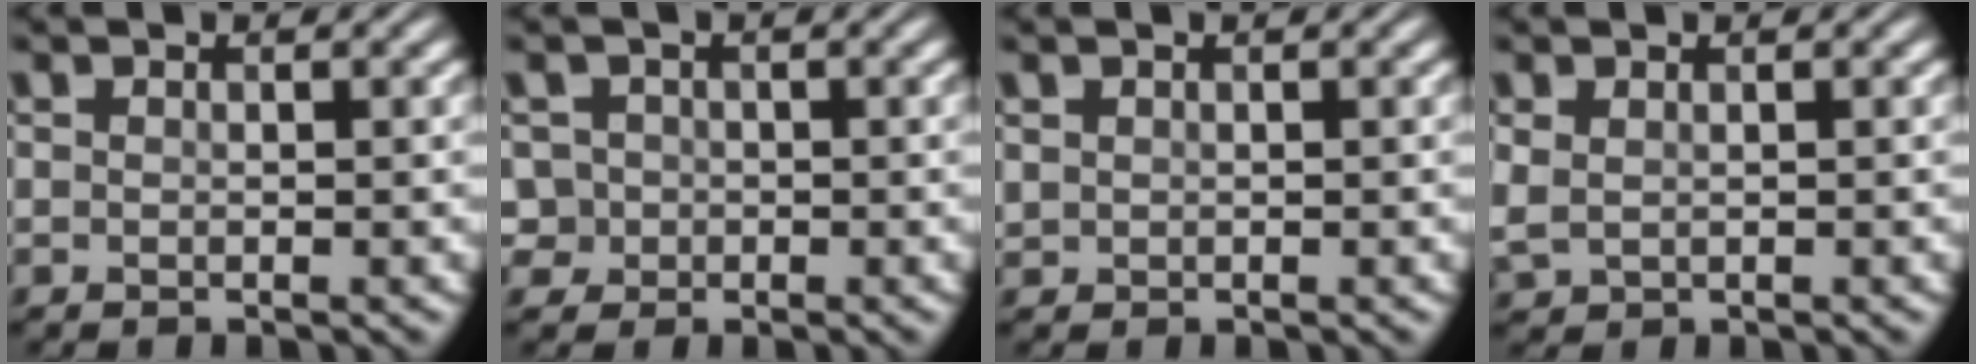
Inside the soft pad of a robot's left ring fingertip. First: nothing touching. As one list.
[{"total": 2.3, "force": [-0.2, 2.2, 0.3], "torque": [0.002, 0.017, 0.002]}, {"total": 0.7, "force": [0.4, 0.6, -0.1], "torque": [-0.001, 0.005, 0.017]}, {"total": 1.6, "force": [0.5, 1.1, 1.1], "torque": [-0.031, 0.001, 0.021]}]